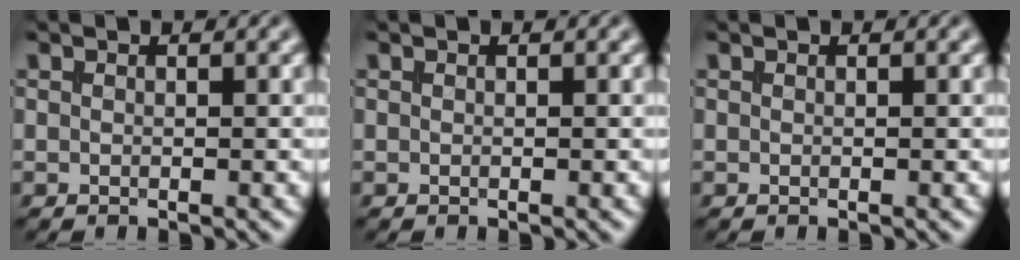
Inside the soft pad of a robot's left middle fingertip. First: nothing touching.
{"total": 0.0}
{"total": 0.0}